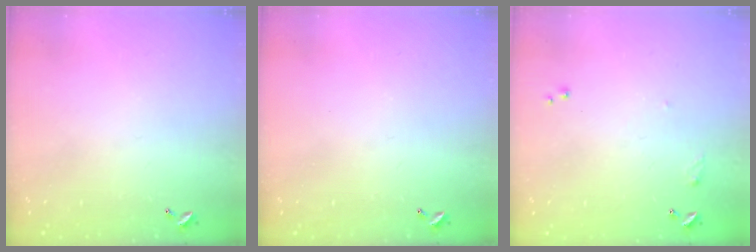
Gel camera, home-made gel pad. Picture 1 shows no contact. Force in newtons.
{"total": 0.0}
{"total": 6.5, "press": 6.5, "slide": 0.7}